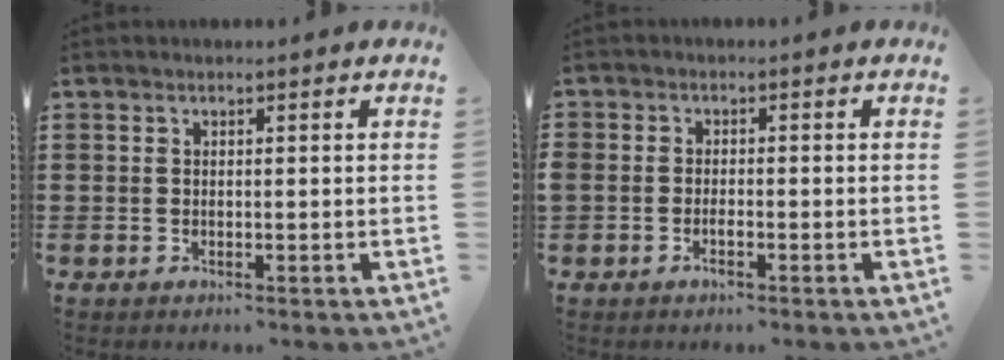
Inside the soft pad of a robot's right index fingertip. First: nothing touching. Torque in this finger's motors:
{"motor_torque": [1.12, 1.02, 0.46, 0.09]}